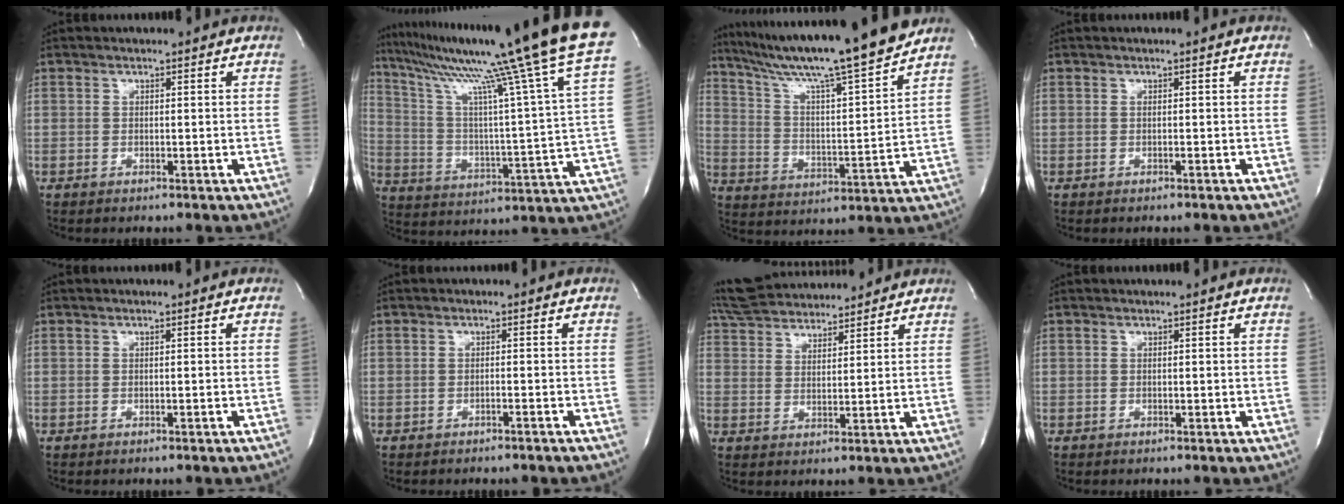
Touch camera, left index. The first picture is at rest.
{"total": 29.6, "force": [23.4, -2.2, 18.1], "torque": [-0.303, -0.054, 0.332]}
{"total": 19.0, "force": [16.5, -1.7, 9.2], "torque": [-0.161, -0.022, 0.260]}
{"total": 0.7, "force": [-0.6, -0.1, 0.5], "torque": [-0.001, 0.005, -0.005]}
{"total": 1.2, "force": [-0.9, -0.4, 0.7], "torque": [-0.013, 0.005, -0.008]}
{"total": 1.8, "force": [-1.6, -0.3, 0.9], "torque": [-0.018, 0.005, -0.016]}
{"total": 14.1, "force": [13.1, 3.3, 4.1], "torque": [-0.075, 0.037, 0.210]}
{"total": 0.0}